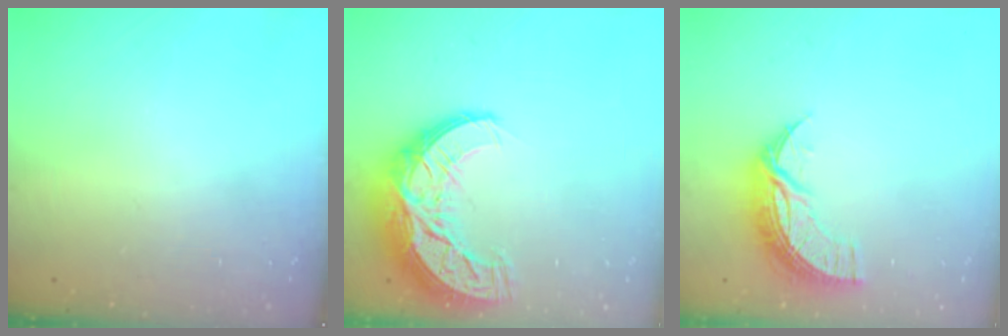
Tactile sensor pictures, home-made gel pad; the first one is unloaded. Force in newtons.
{"total": 16.4, "press": 16.4, "slide": 0.9}
{"total": 10.0, "press": 10.0, "slide": 0.5}